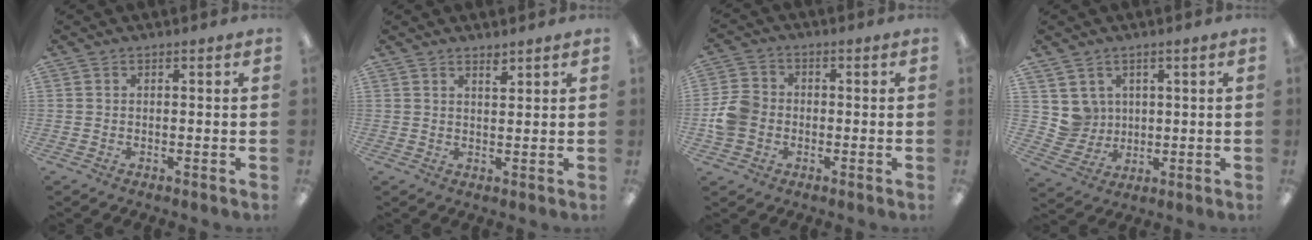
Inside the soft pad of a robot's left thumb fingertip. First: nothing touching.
{"total": 2.4, "force": [2.0, 0.6, 1.2], "torque": [-0.019, -0.005, 0.035]}
{"total": 7.3, "force": [-1.3, 6.2, 3.5], "torque": [-0.068, 0.021, -0.022]}
{"total": 6.1, "force": [2.9, 5.4, -0.5], "torque": [-0.007, -0.012, 0.059]}